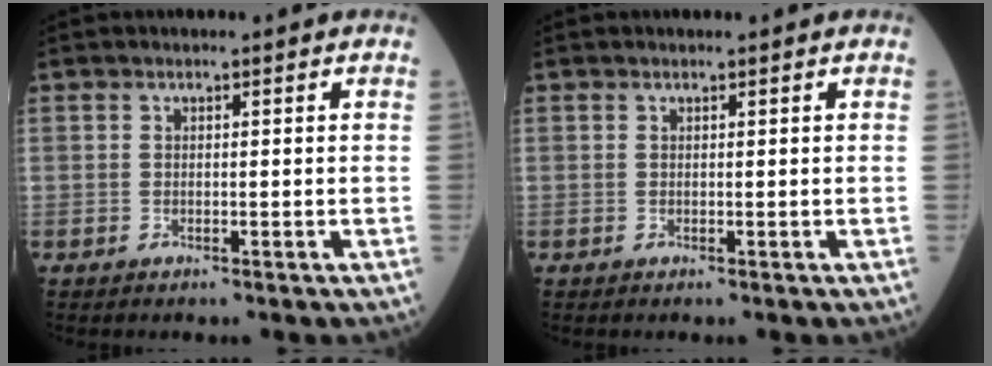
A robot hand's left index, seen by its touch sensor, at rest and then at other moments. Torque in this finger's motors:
{"motor_torque": [0.11, -0.15, -0.01, -0.01]}